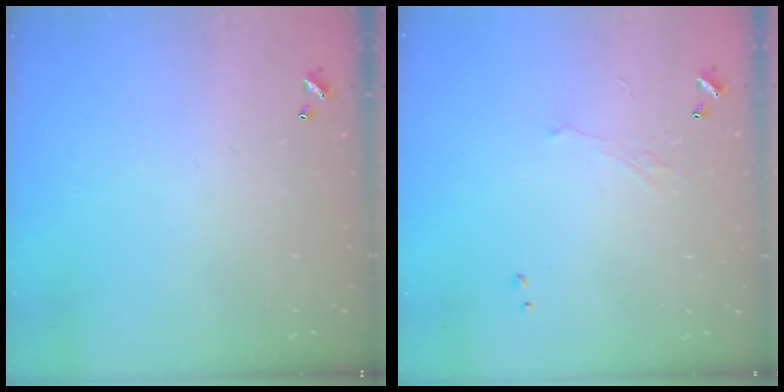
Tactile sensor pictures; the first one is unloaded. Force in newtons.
{"total": 0.7, "press": 0.0, "slide": 0.7}